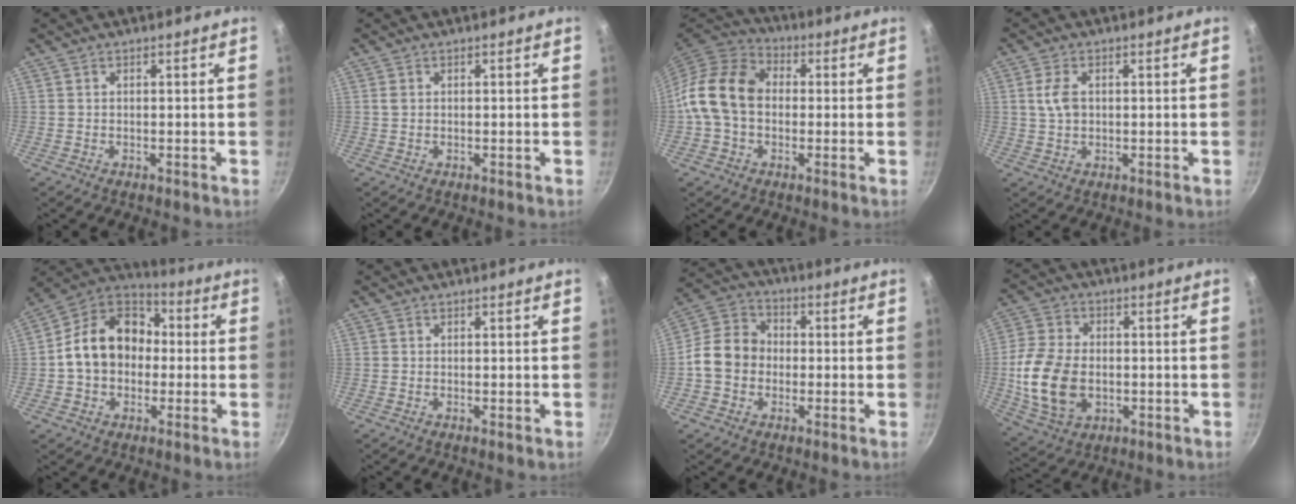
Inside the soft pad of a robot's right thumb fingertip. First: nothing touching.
{"total": 1.0, "force": [0.3, 0.8, 0.5], "torque": [-0.008, 0.002, 0.004]}
{"total": 14.4, "force": [-0.2, 10.9, 9.4], "torque": [-0.148, 0.030, -0.024]}
{"total": 4.4, "force": [0.8, 2.9, 3.3], "torque": [-0.061, 0.003, 0.014]}
{"total": 16.6, "force": [0.0, 12.9, 10.4], "torque": [-0.141, 0.044, -0.018]}
{"total": 0.0}
{"total": 10.3, "force": [-1.2, 8.6, 5.5], "torque": [-0.070, 0.027, -0.043]}
{"total": 14.3, "force": [-1.8, 9.9, 10.2], "torque": [-0.188, 0.005, -0.027]}